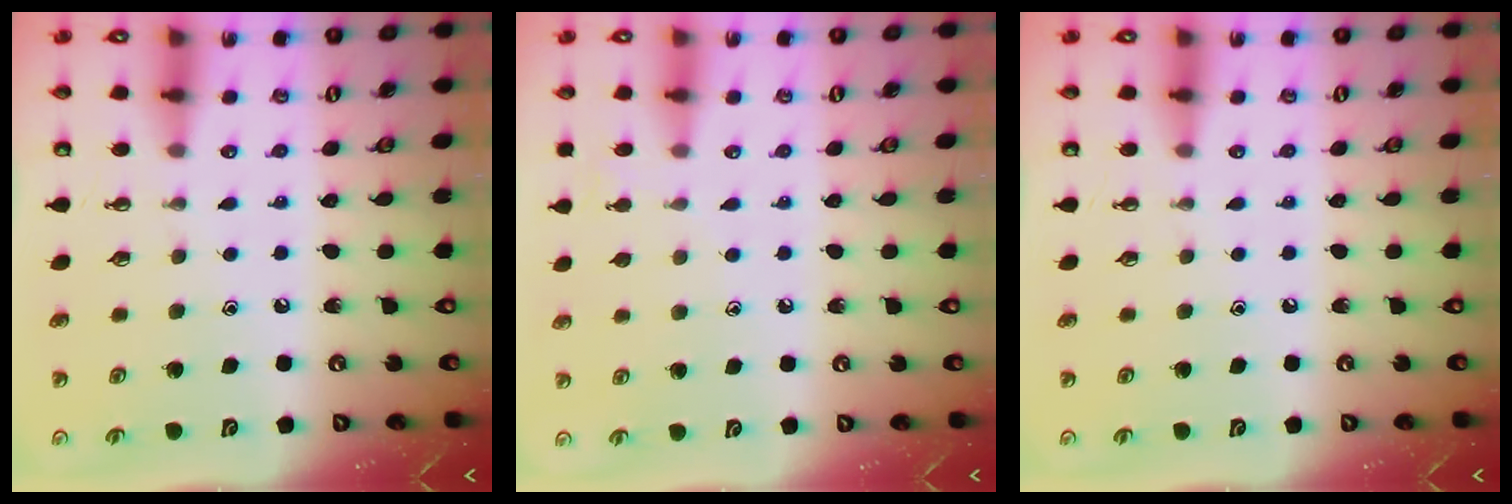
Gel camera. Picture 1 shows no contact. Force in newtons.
{"total": 4.9, "press": 4.8, "slide": 0.4}
{"total": 0.0}